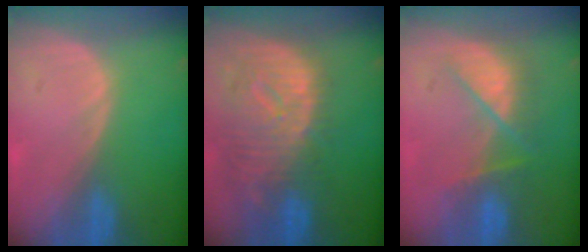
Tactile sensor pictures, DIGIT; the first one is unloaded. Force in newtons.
{"total": 12.2, "press": 10.5, "slide": 6.1}
{"total": 6.9, "press": 6.9, "slide": 1.1}